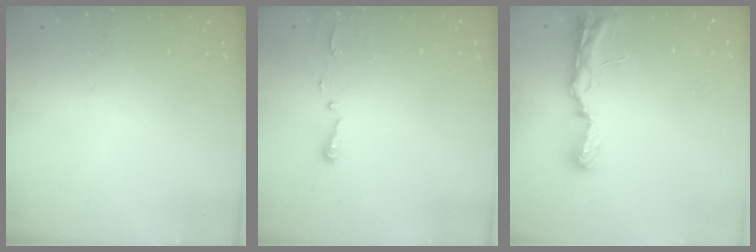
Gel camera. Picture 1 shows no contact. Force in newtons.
{"total": 2.7, "press": 2.7, "slide": 0.4}
{"total": 8.9, "press": 8.9, "slide": 1.3}